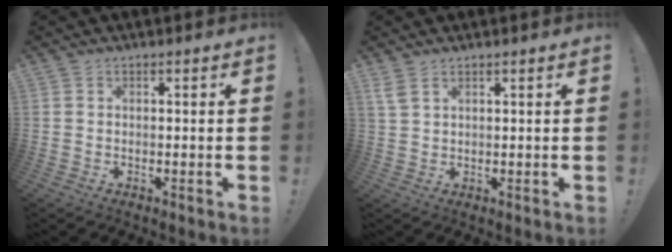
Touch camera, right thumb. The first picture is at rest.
{"total": 3.4, "force": [2.2, 1.2, 2.3], "torque": [-0.052, -0.005, 0.044]}